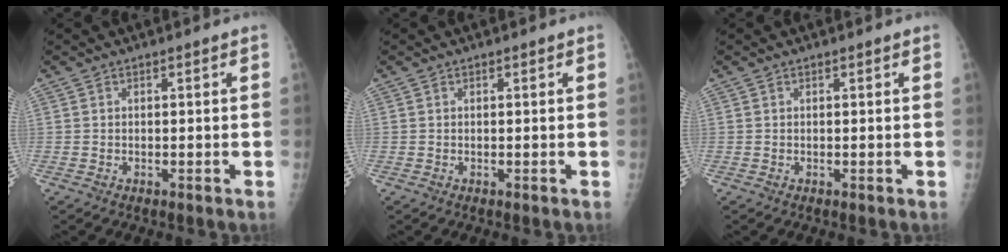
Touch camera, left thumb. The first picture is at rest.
{"total": 0.0}
{"total": 0.0}